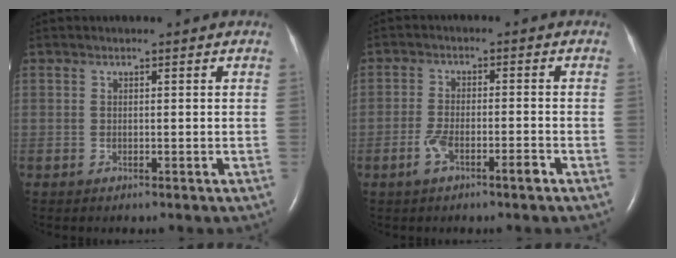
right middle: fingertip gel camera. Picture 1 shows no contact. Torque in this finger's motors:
{"motor_torque": [0.47, -0.26, 0.08, 0.03]}